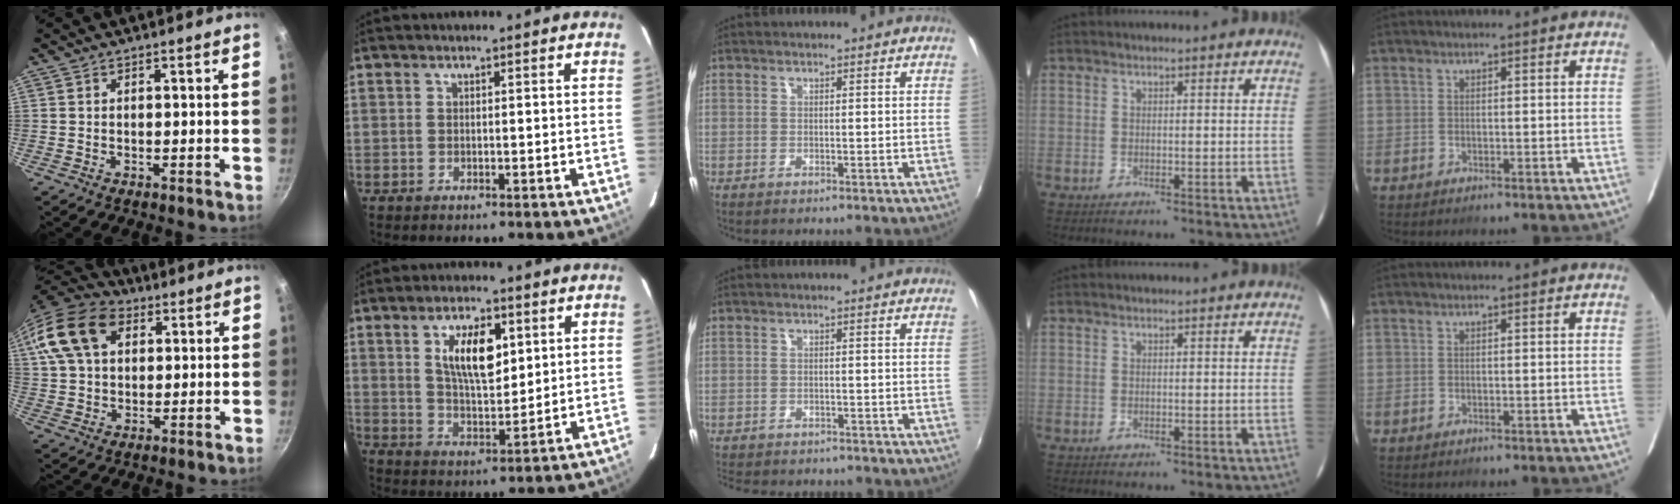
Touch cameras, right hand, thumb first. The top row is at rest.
{"thumb": {"total": 17.4, "force": [6.2, 11.9, 11.0], "torque": [-0.211, 0.019, 0.101]}, "index": {"total": 10.3, "force": [3.7, 4.5, 8.5], "torque": [-0.148, 0.005, 0.071]}, "middle": {"total": 7.3, "force": [-6.5, 2.2, 2.5], "torque": [-0.063, -0.020, -0.098]}}